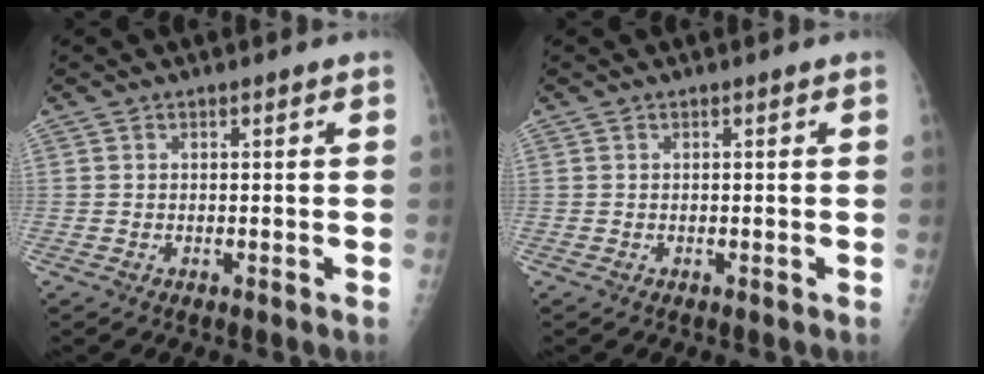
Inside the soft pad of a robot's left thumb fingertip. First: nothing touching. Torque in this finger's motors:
{"motor_torque": [0.00, 0.00, -0.01, 0.00, 0.00]}